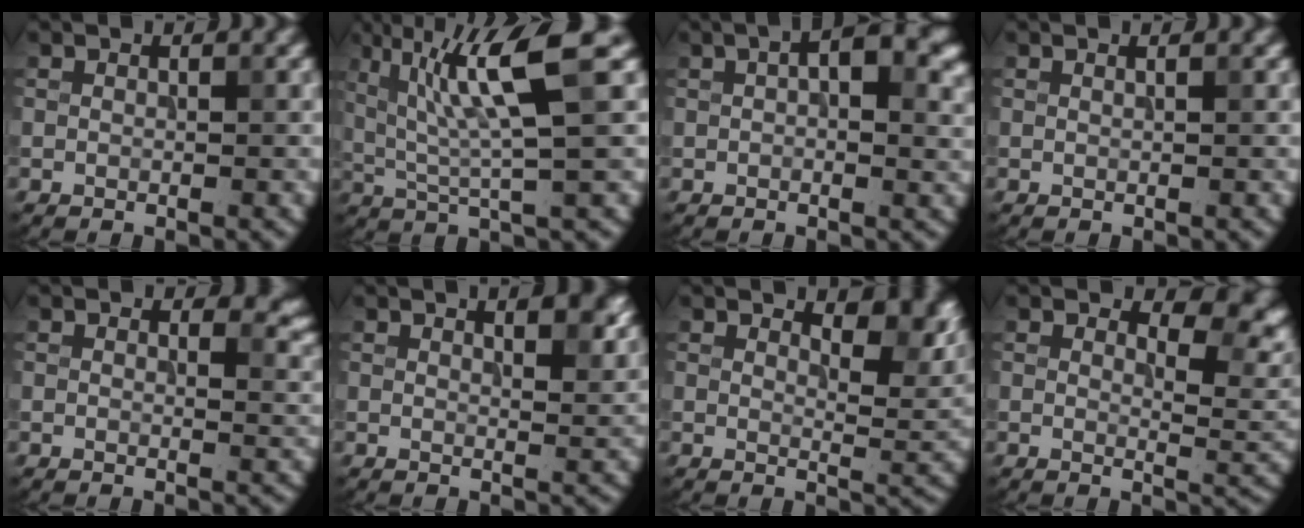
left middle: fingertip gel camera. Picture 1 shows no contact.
{"total": 8.2, "force": [2.6, 1.4, 7.7], "torque": [-0.136, 0.009, 0.047]}
{"total": 5.7, "force": [1.7, 2.6, 4.8], "torque": [-0.062, 0.009, 0.021]}
{"total": 0.8, "force": [0.4, 0.4, 0.5], "torque": [-0.001, -0.001, -0.002]}
{"total": 2.6, "force": [1.5, 1.2, 1.7], "torque": [-0.019, -0.006, 0.022]}
{"total": 4.4, "force": [2.6, 1.7, 3.1], "torque": [-0.024, 0.010, 0.027]}
{"total": 5.6, "force": [3.2, 2.2, 4.0], "torque": [-0.050, -0.006, 0.044]}
{"total": 4.2, "force": [2.4, 1.8, 2.9], "torque": [-0.037, -0.008, 0.032]}